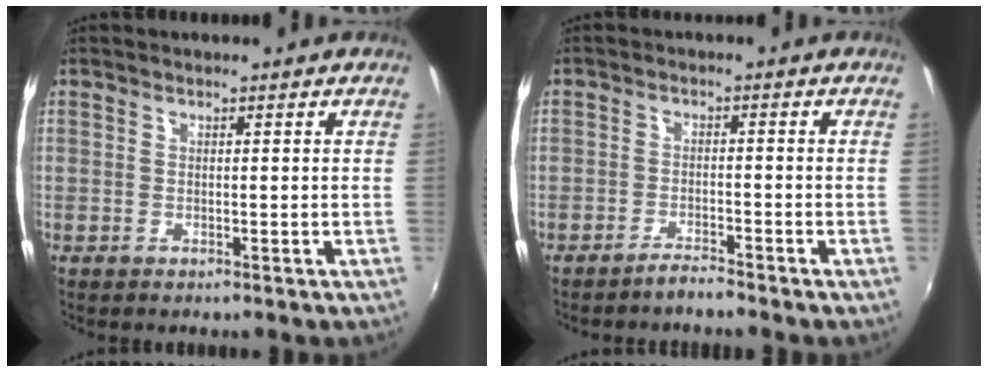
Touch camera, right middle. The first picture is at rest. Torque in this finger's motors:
{"motor_torque": [0.95, -0.88, 0.30, 0.12]}